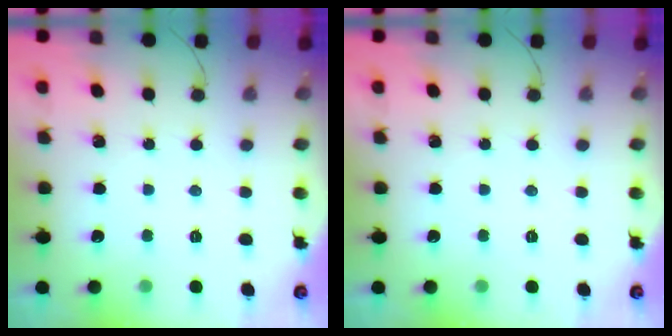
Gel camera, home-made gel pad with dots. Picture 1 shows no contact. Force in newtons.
{"total": 0.0}